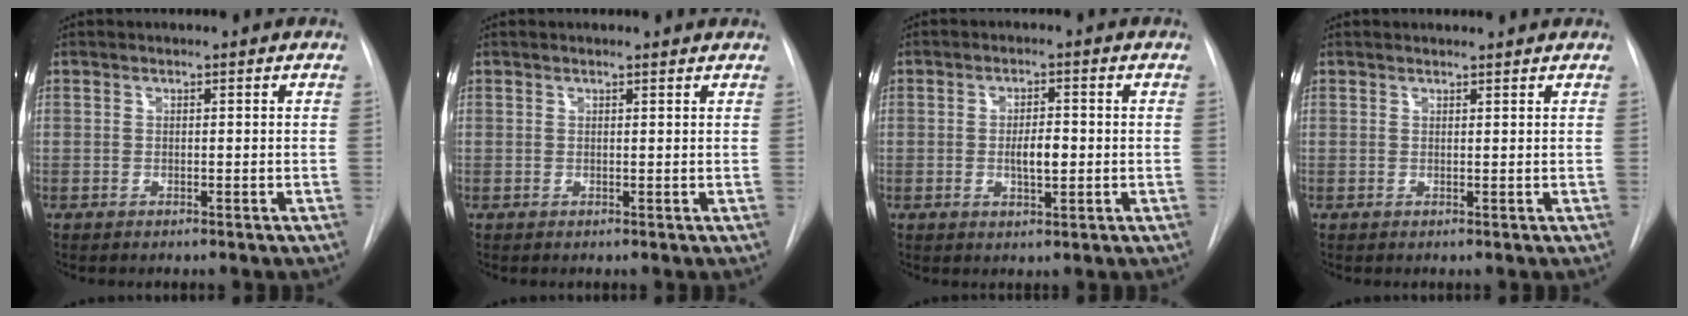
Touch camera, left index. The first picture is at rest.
{"total": 2.7, "force": [2.7, 0.3, 0.6], "torque": [-0.012, 0.008, 0.024]}
{"total": 3.6, "force": [-0.8, 1.1, 3.4], "torque": [-0.057, -0.006, -0.010]}
{"total": 2.2, "force": [2.1, 0.2, 0.3], "torque": [-0.009, 0.009, 0.026]}